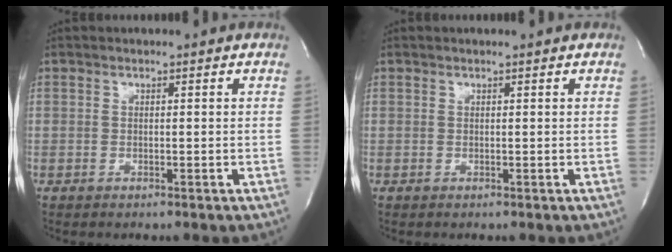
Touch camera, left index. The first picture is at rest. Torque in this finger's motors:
{"motor_torque": [0.14, -0.10, -0.01, 0.02]}